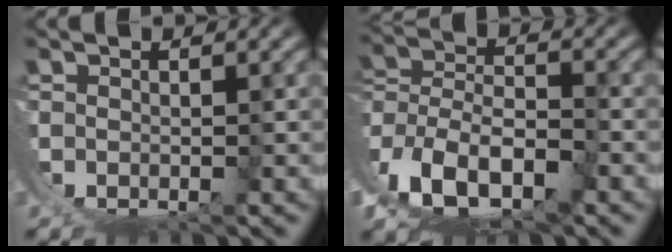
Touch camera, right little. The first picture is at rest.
{"total": 10.0, "force": [1.0, 7.1, 7.0], "torque": [-0.171, -0.033, 0.023]}